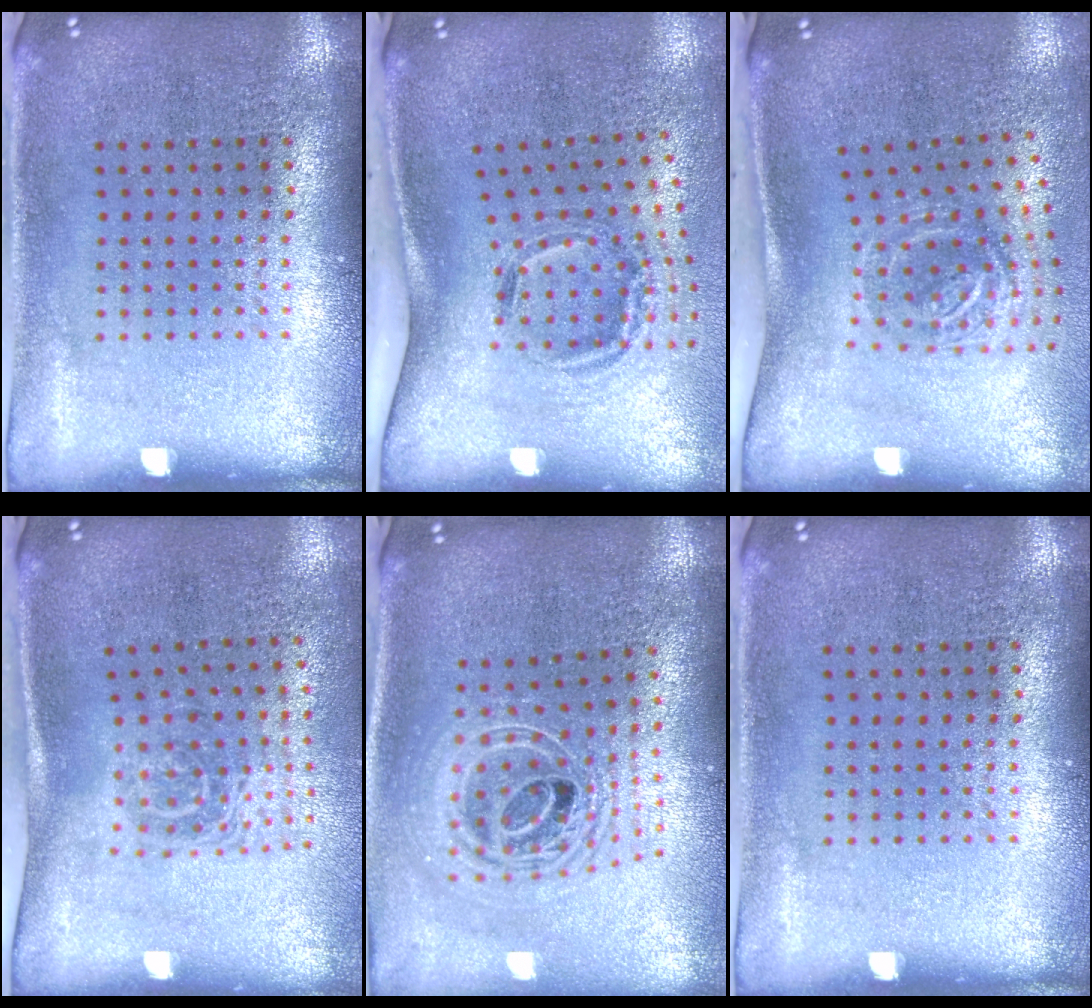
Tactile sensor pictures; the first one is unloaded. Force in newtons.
{"total": 2.0, "press": 1.2, "slide": 1.5}
{"total": 2.0, "press": 1.2, "slide": 1.5}
{"total": 1.7, "press": 1.2, "slide": 1.2}
{"total": 2.4, "press": 1.8, "slide": 1.6}
{"total": 0.0}